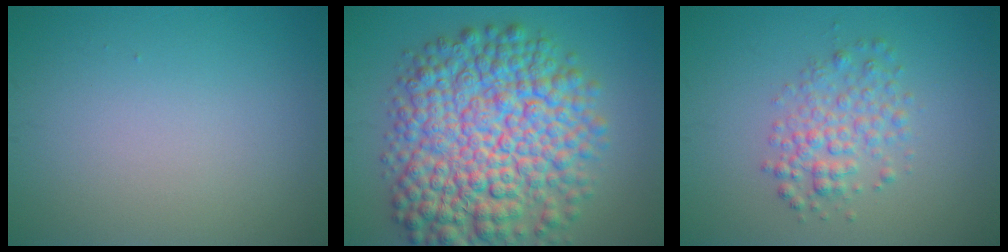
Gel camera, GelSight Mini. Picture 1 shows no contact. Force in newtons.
{"total": 12.8, "press": 12.8, "slide": 0.3}
{"total": 3.1, "press": 3.1, "slide": 0.1}